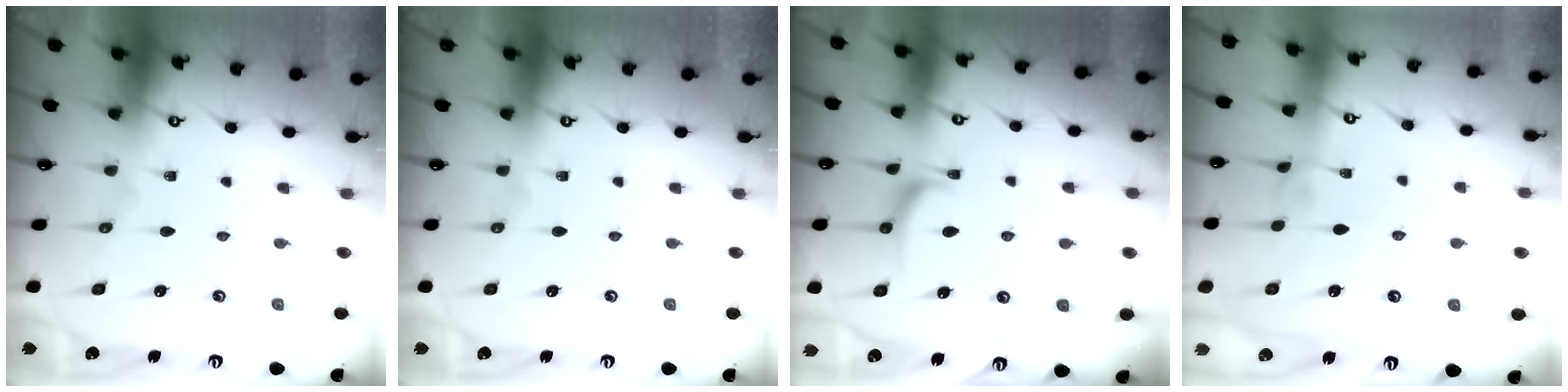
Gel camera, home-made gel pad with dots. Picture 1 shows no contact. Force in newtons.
{"total": 0.0}
{"total": 3.0, "press": 2.8, "slide": 1.0}
{"total": 4.9, "press": 4.9, "slide": 0.1}